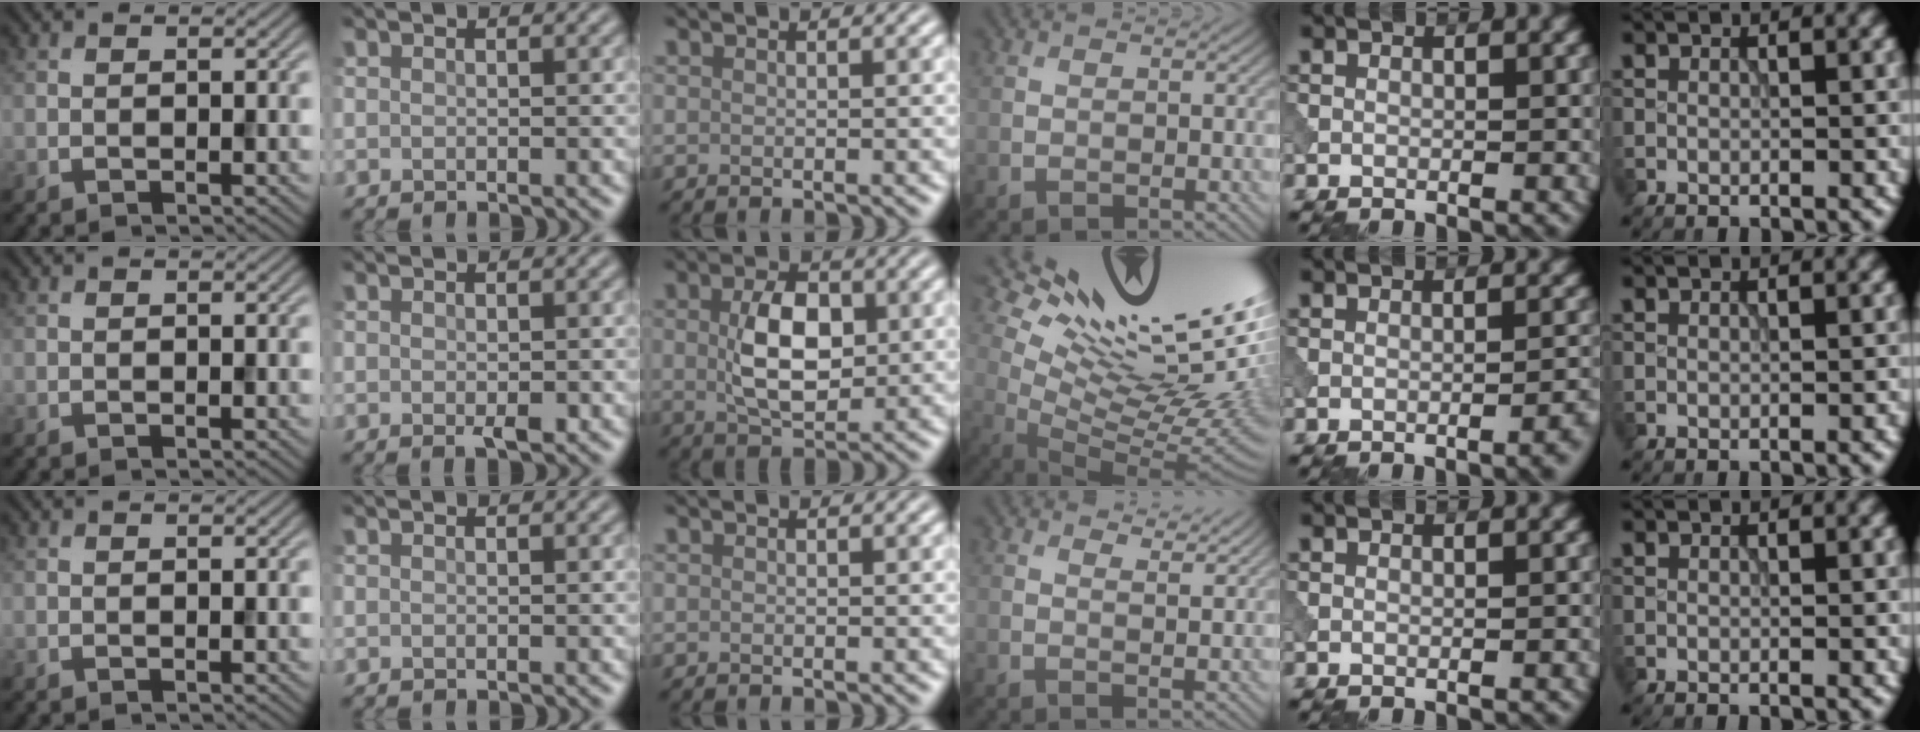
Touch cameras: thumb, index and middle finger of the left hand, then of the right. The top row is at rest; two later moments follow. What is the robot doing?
{"motion": "dispense", "object": "syringe"}